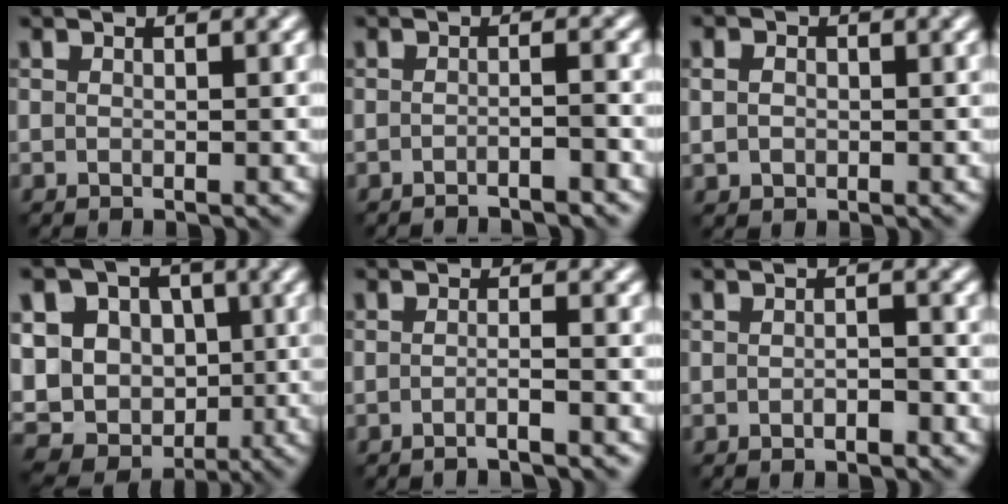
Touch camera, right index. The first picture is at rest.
{"total": 2.3, "force": [-1.6, 0.4, 1.6], "torque": [-0.012, 0.000, -0.034]}
{"total": 1.8, "force": [0.1, 1.6, 0.9], "torque": [-0.015, -0.001, 0.001]}
{"total": 16.4, "force": [0.6, 14.6, 7.4], "torque": [-0.156, 0.014, -0.006]}
{"total": 1.7, "force": [-0.9, 0.3, 1.4], "torque": [-0.012, -0.003, -0.027]}
{"total": 1.4, "force": [-0.7, 0.4, 1.1], "torque": [-0.017, 0.000, -0.012]}